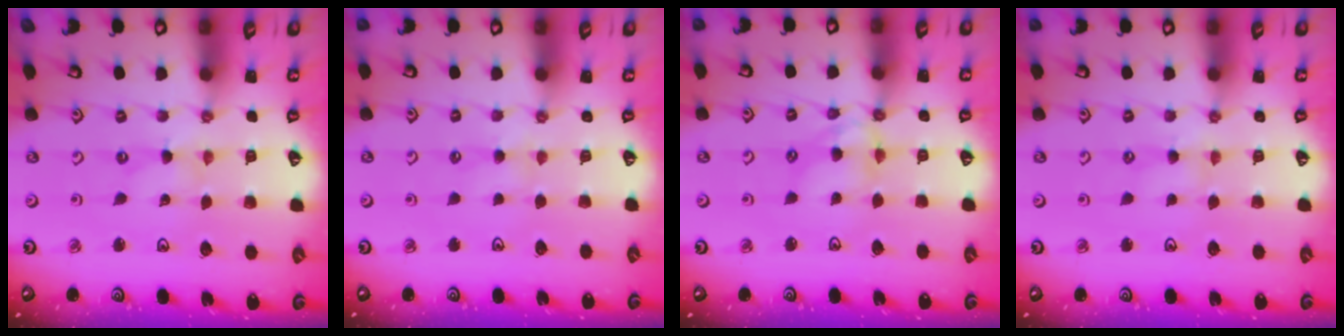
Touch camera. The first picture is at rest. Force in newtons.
{"total": 1.6, "press": 1.5, "slide": 0.4}
{"total": 7.7, "press": 7.6, "slide": 0.8}
{"total": 1.8, "press": 1.8, "slide": 0.5}